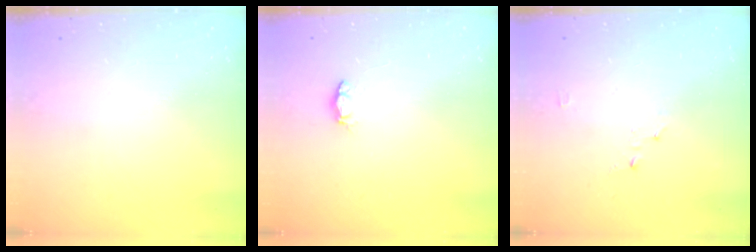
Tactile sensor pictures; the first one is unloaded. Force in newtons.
{"total": 2.5, "press": 2.5, "slide": 0.4}
{"total": 2.5, "press": 2.5, "slide": 0.3}